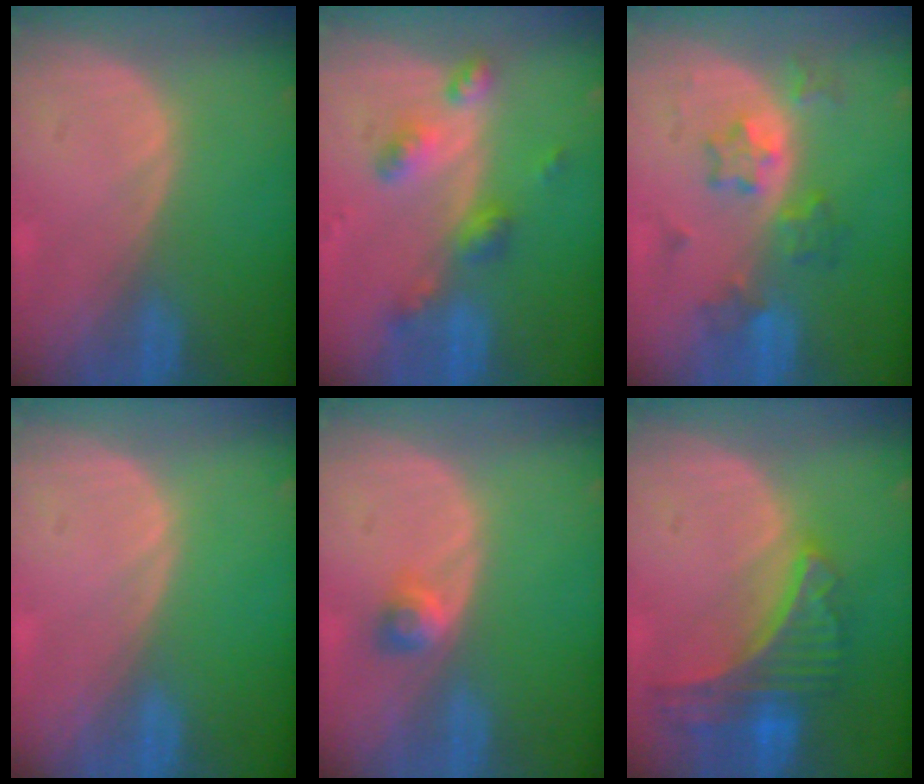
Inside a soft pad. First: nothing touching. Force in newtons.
{"total": 6.0, "press": 5.2, "slide": 3.0}
{"total": 5.8, "press": 5.7, "slide": 1.4}
{"total": 0.0}
{"total": 2.6, "press": 2.2, "slide": 1.4}
{"total": 9.0, "press": 7.9, "slide": 4.4}